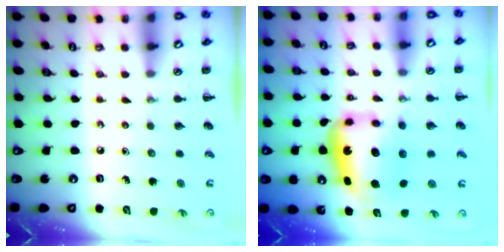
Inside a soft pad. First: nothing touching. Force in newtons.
{"total": 7.0, "press": 6.7, "slide": 2.2}